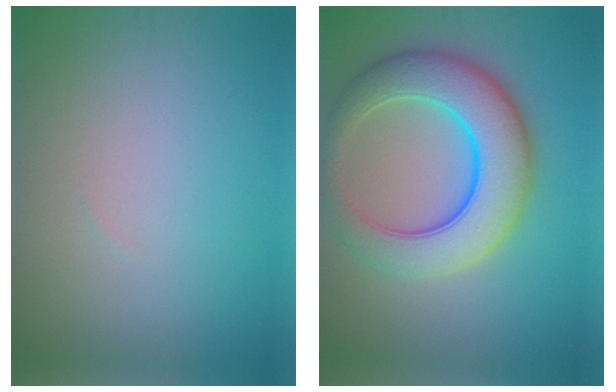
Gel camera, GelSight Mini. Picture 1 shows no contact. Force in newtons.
{"total": 8.9, "press": 8.9, "slide": 0.2}